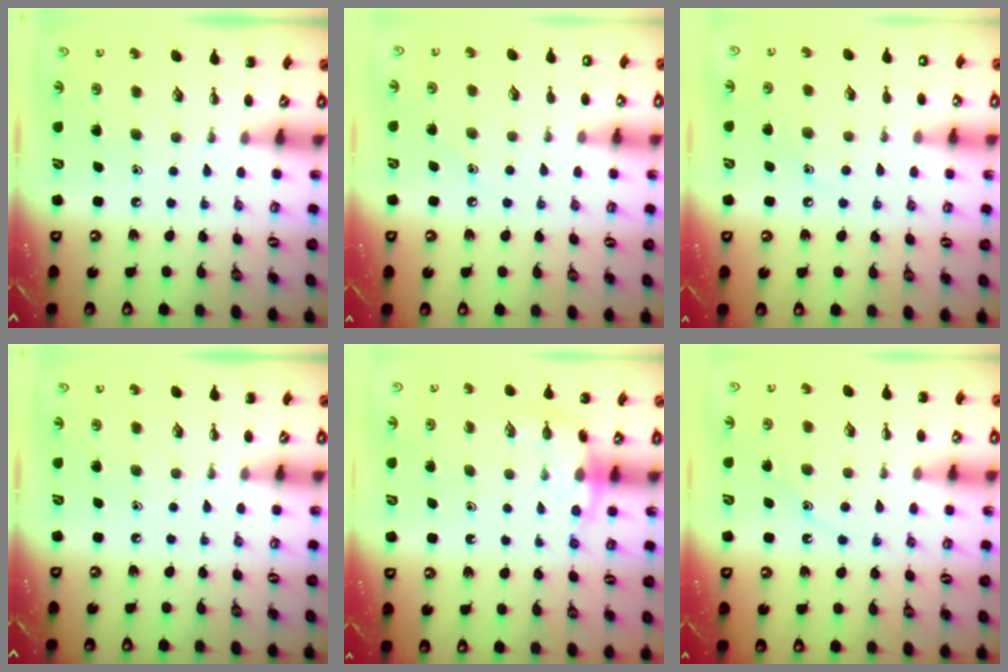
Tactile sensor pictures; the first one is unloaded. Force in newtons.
{"total": 6.2, "press": 6.0, "slide": 1.6}
{"total": 8.5, "press": 8.4, "slide": 1.7}
{"total": 0.0}
{"total": 6.2, "press": 6.2, "slide": 0.5}
{"total": 10.6, "press": 10.5, "slide": 1.3}